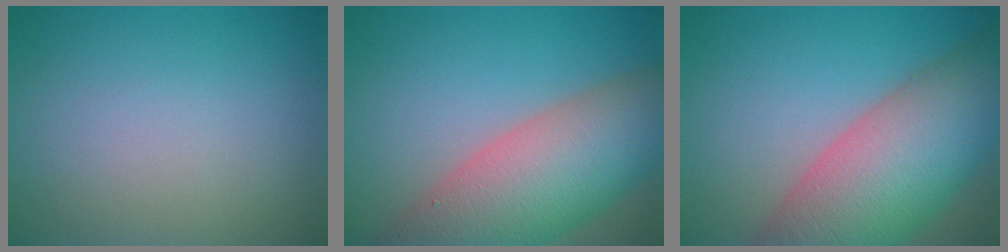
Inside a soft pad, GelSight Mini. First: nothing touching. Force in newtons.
{"total": 11.9, "press": 11.9, "slide": 0.6}
{"total": 13.2, "press": 13.2, "slide": 0.8}